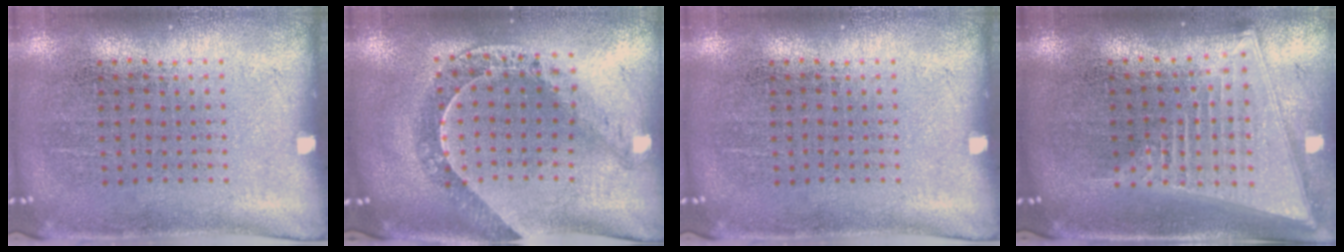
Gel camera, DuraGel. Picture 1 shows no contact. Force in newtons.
{"total": 1.2, "press": 1.1, "slide": 0.3}
{"total": 0.0}
{"total": 2.1, "press": 1.7, "slide": 1.2}